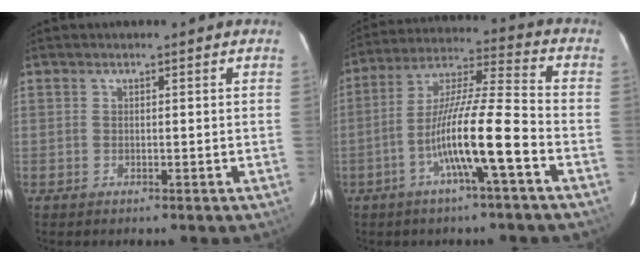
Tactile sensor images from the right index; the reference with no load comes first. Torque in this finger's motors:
{"motor_torque": [1.61, -0.53, 1.05, 0.21]}